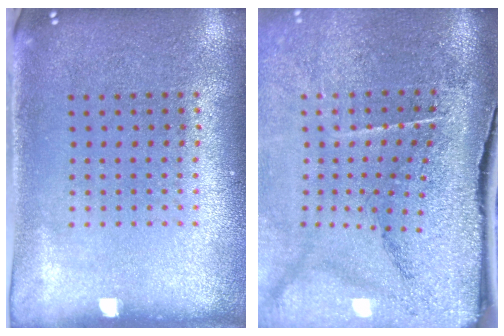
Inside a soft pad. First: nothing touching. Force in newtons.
{"total": 4.8, "press": 3.8, "slide": 3.0}